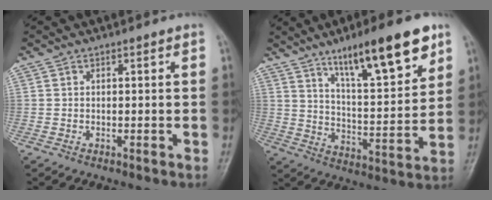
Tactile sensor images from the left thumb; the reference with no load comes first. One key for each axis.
{"total": 17.7, "fx": 10.8, "fy": 4.3, "fz": 13.3, "tx": -0.182, "ty": -0.051, "tz": 0.180}